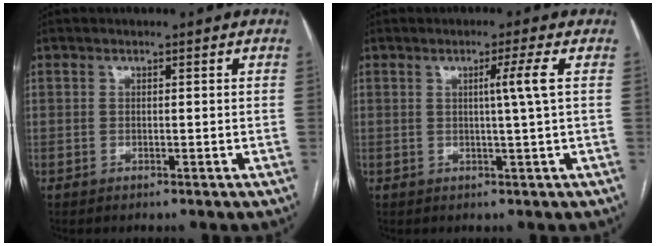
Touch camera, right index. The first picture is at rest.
{"total": 3.3, "force": [0.6, -1.3, 3.0], "torque": [-0.050, -0.003, 0.011]}